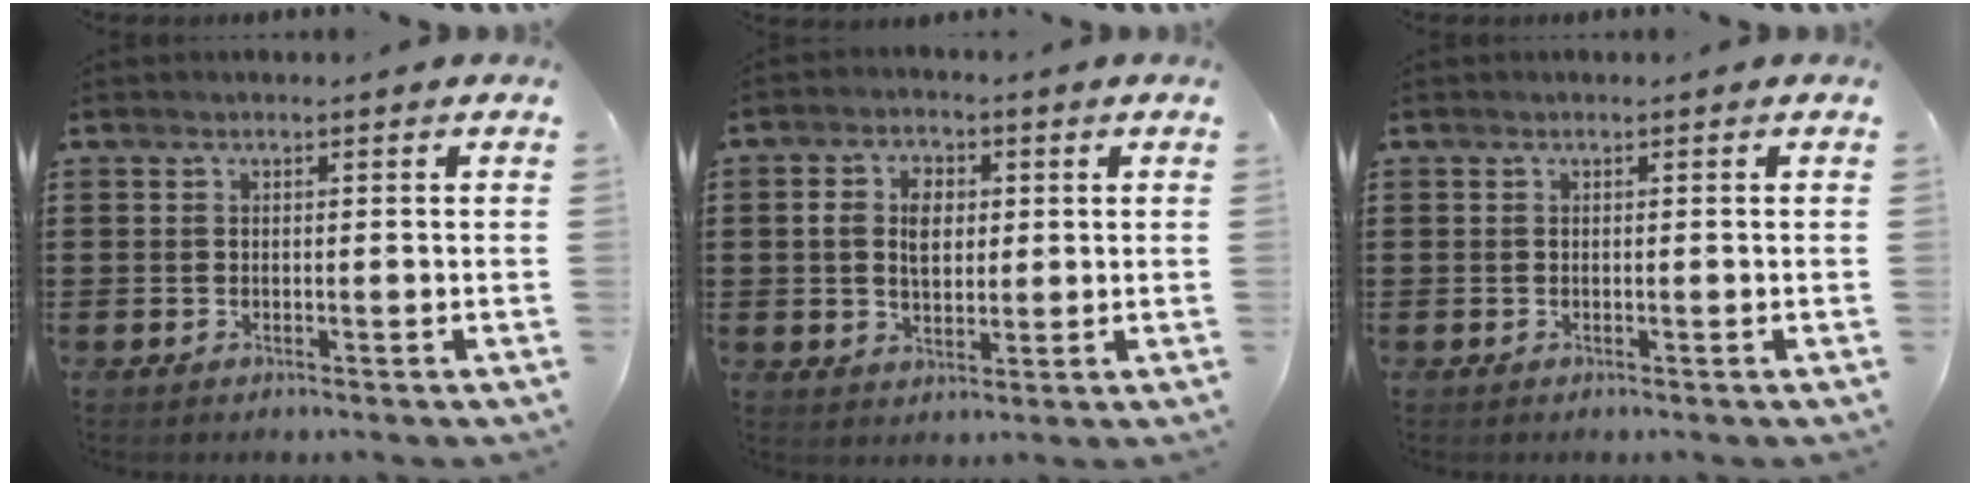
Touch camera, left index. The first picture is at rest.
{"total": 5.2, "force": [1.0, 3.6, 3.7], "torque": [-0.075, 0.012, 0.013]}
{"total": 0.0}